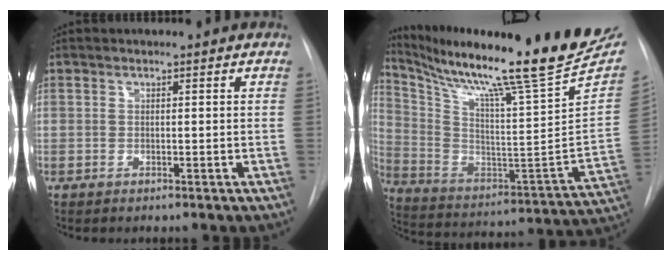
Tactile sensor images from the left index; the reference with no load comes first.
{"total": 28.3, "force": [22.7, 0.5, 16.9], "torque": [-0.289, -0.073, 0.341]}